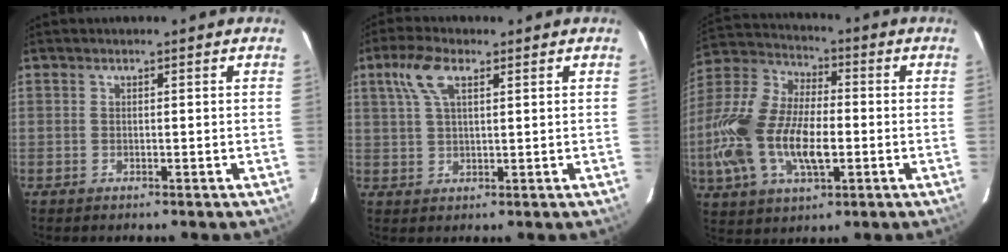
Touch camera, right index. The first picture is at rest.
{"total": 6.3, "force": [2.9, 2.5, 5.0], "torque": [-0.105, 0.016, 0.056]}
{"total": 20.5, "force": [-4.2, 10.2, 17.3], "torque": [-0.376, -0.005, -0.075]}